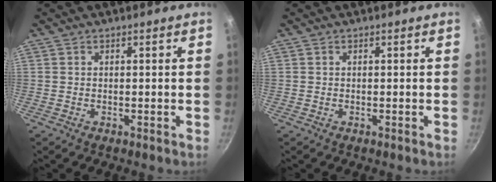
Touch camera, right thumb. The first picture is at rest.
{"total": 0.0}